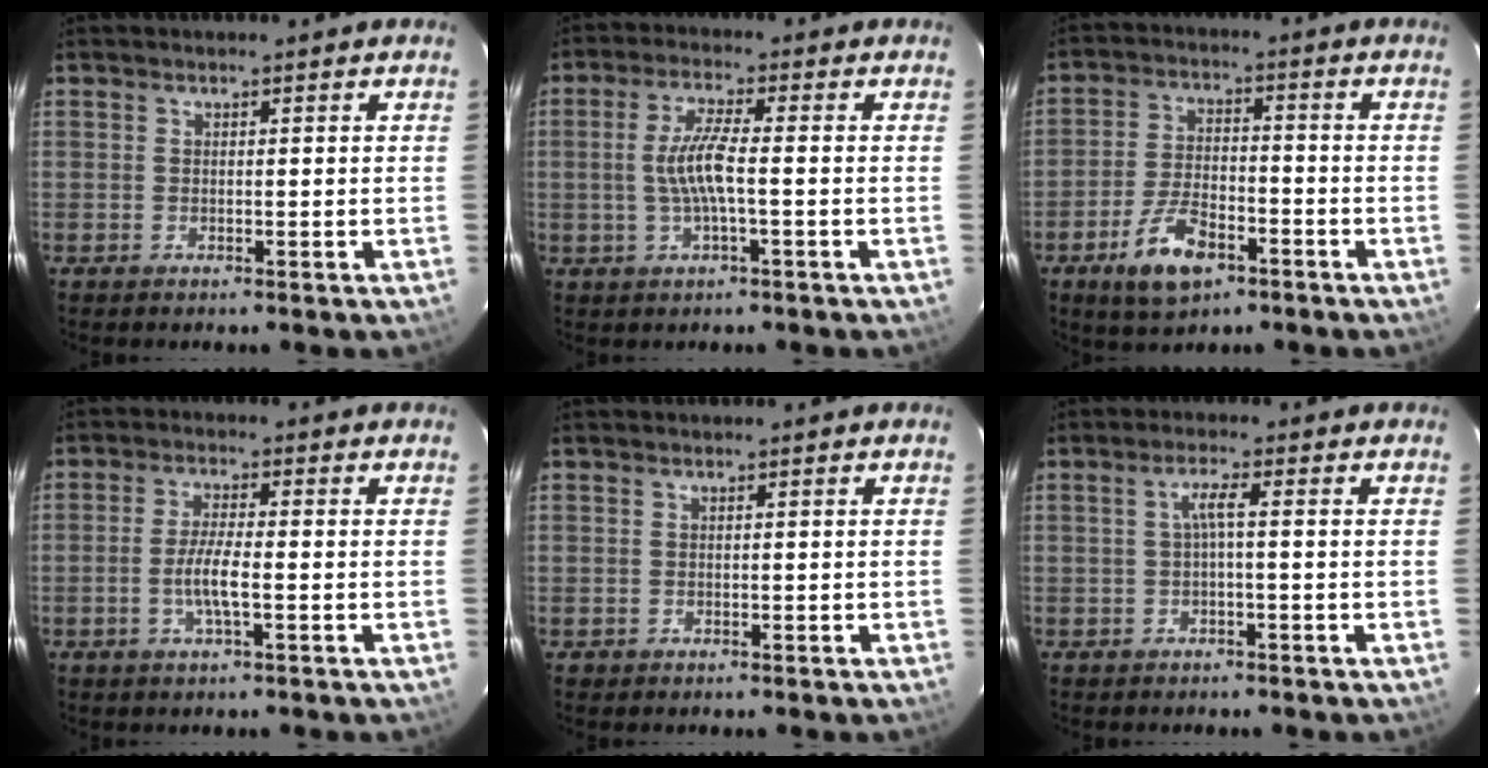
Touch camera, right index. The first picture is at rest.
{"total": 6.3, "force": [-1.0, 0.6, 6.2], "torque": [-0.123, 0.000, -0.017]}
{"total": 9.8, "force": [-5.4, 4.6, 6.7], "torque": [-0.147, -0.001, -0.092]}
{"total": 5.0, "force": [-1.6, 0.6, 4.7], "torque": [-0.094, -0.001, -0.031]}
{"total": 1.0, "force": [-0.2, 1.0, 0.0], "torque": [-0.001, 0.002, 0.002]}
{"total": 2.4, "force": [-0.4, -0.1, 2.3], "torque": [-0.047, 0.005, -0.008]}